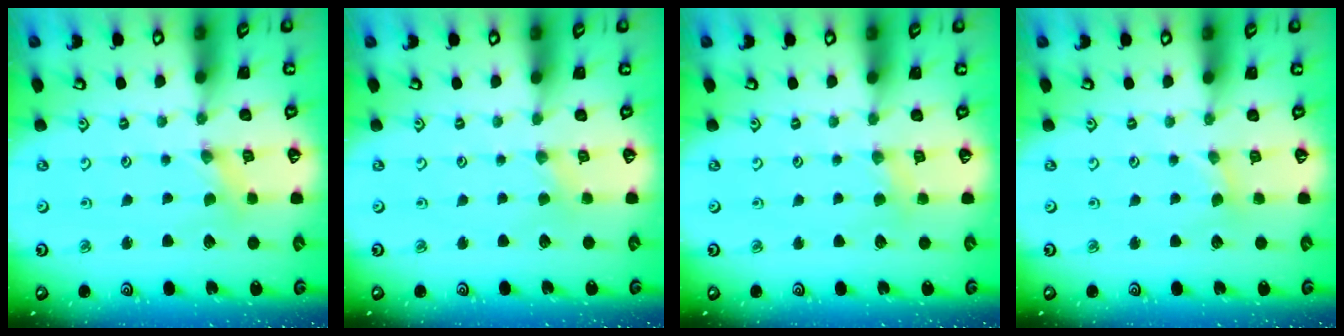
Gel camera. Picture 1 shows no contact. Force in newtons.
{"total": 0.8, "press": 0.8, "slide": 0.3}
{"total": 2.9, "press": 2.9, "slide": 0.4}
{"total": 1.1, "press": 1.1, "slide": 0.3}